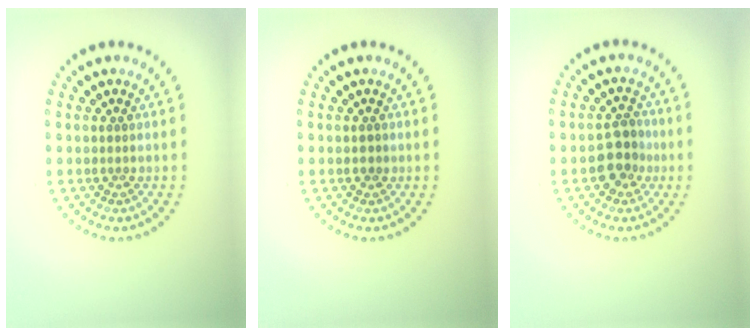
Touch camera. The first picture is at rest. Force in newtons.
{"total": 0.8, "press": 0.8, "slide": 0.2}
{"total": 3.5, "press": 3.3, "slide": 1.0}